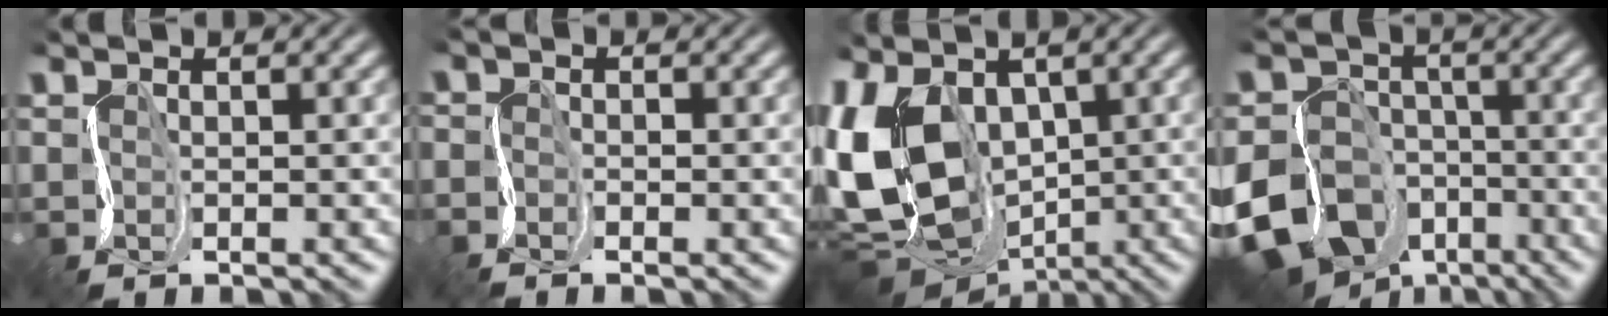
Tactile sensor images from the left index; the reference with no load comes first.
{"total": 1.7, "force": [-1.7, 0.1, -0.1], "torque": [-0.004, -0.004, -0.032]}
{"total": 14.2, "force": [-0.4, 10.2, 9.9], "torque": [-0.222, -0.027, 0.007]}
{"total": 15.4, "force": [-8.4, 11.2, 6.4], "torque": [-0.142, -0.051, -0.154]}